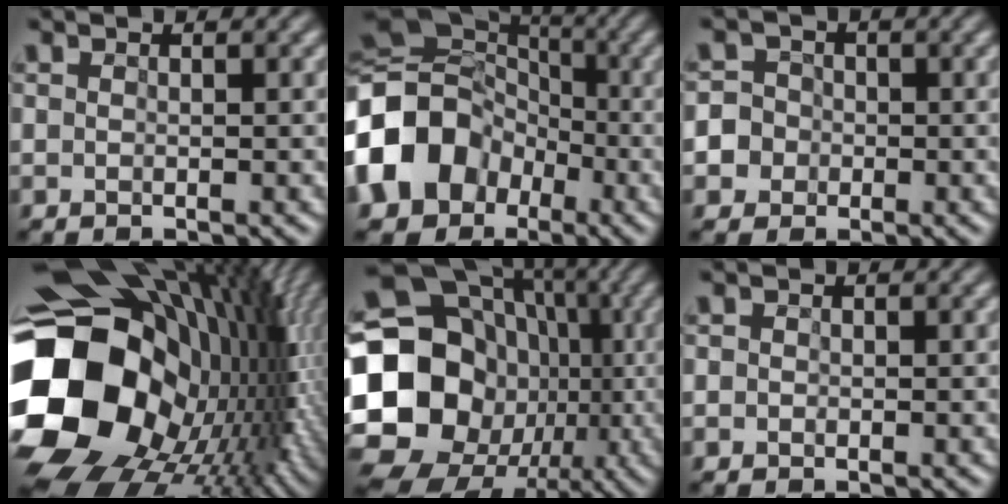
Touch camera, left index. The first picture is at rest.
{"total": 16.2, "force": [-5.2, 13.4, 7.5], "torque": [-0.176, -0.013, -0.123]}
{"total": 5.9, "force": [-2.4, 5.4, 0.8], "torque": [-0.023, 0.003, -0.060]}
{"total": 20.8, "force": [-2.4, 15.2, 14.0], "torque": [-0.319, -0.016, -0.021]}
{"total": 21.5, "force": [-3.2, 18.7, 10.0], "torque": [-0.197, 0.007, -0.077]}
{"total": 1.1, "force": [0.1, 1.0, 0.4], "torque": [0.010, 0.013, -0.013]}